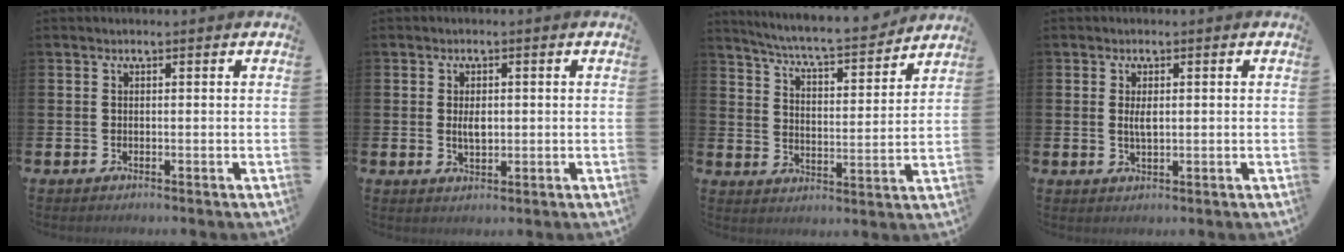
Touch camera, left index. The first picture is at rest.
{"total": 2.3, "force": [0.2, 1.2, 2.0], "torque": [-0.029, 0.001, -0.001]}
{"total": 6.4, "force": [6.1, 0.1, 2.0], "torque": [-0.060, -0.054, 0.099]}
{"total": 2.1, "force": [0.3, 0.8, 1.9], "torque": [-0.028, -0.003, 0.002]}